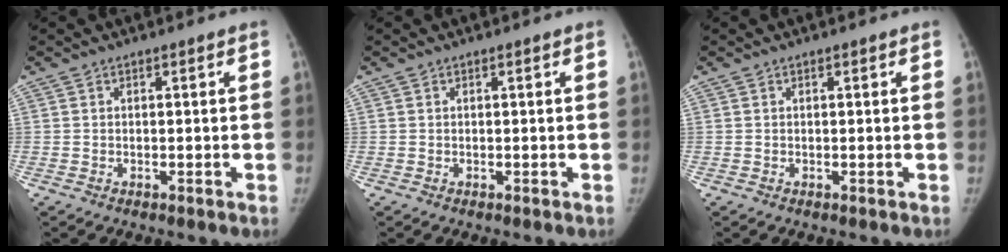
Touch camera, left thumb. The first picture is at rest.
{"total": 0.0}
{"total": 0.0}